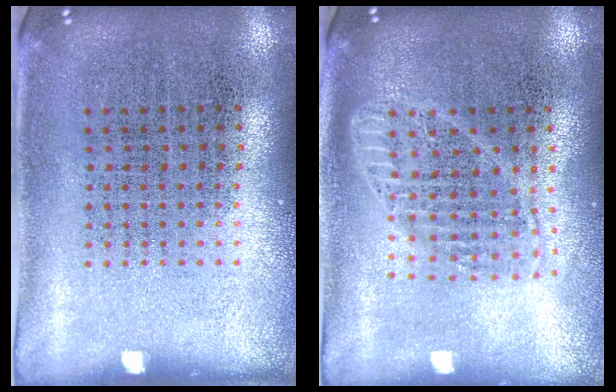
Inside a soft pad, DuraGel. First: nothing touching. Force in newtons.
{"total": 1.8, "press": 1.5, "slide": 1.0}